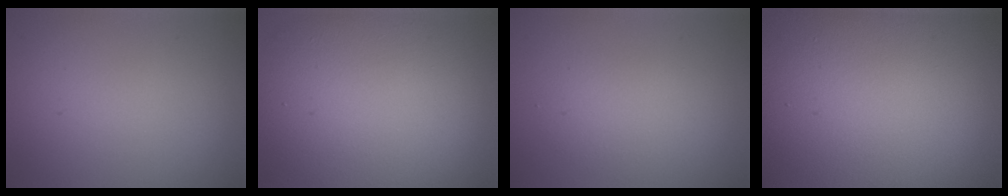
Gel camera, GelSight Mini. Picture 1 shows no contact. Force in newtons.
{"total": 12.9, "press": 12.8, "slide": 1.4}
{"total": 2.1, "press": 2.1, "slide": 0.2}
{"total": 23.8, "press": 23.8, "slide": 1.2}